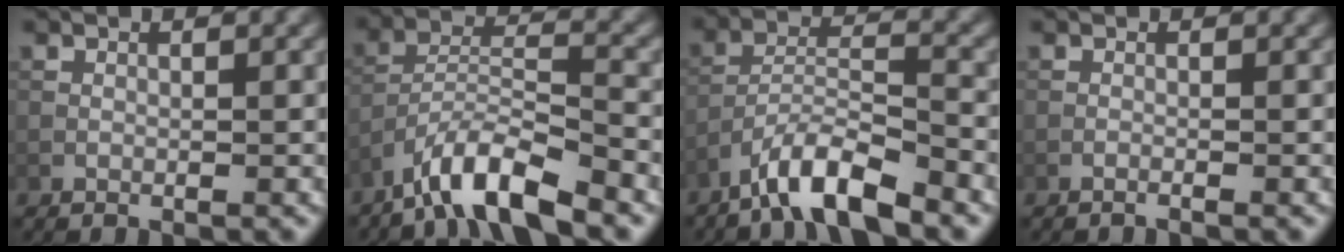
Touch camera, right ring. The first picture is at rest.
{"total": 6.9, "force": [-5.3, 1.3, 4.2], "torque": [-0.075, 0.004, -0.100]}
{"total": 6.1, "force": [-4.7, 1.1, 3.7], "torque": [-0.066, 0.004, -0.089]}
{"total": 0.6, "force": [-0.5, 0.1, 0.3], "torque": [-0.004, 0.003, -0.013]}